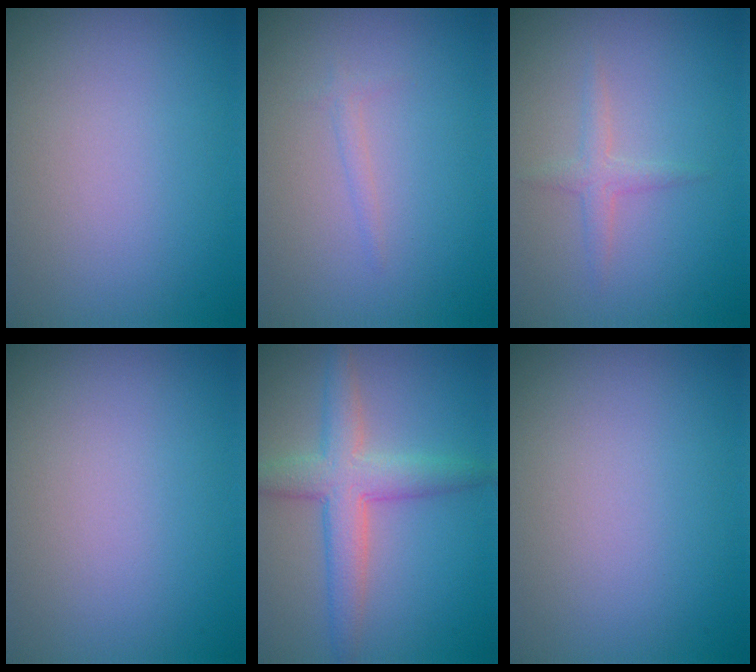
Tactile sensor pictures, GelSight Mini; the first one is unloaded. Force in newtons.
{"total": 1.0, "press": 1.0, "slide": 0.1}
{"total": 1.9, "press": 1.9, "slide": 0.1}
{"total": 0.0}
{"total": 4.6, "press": 4.6, "slide": 0.2}
{"total": 0.0}